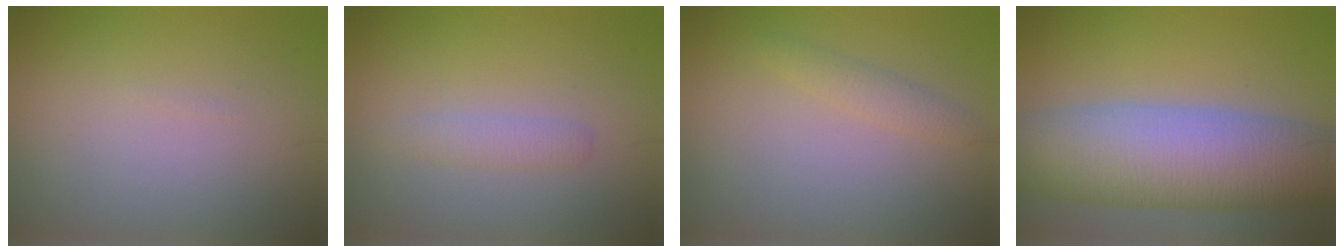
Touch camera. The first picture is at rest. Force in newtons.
{"total": 1.5, "press": 1.5, "slide": 0.0}
{"total": 1.3, "press": 1.3, "slide": 0.1}
{"total": 11.0, "press": 10.9, "slide": 0.8}